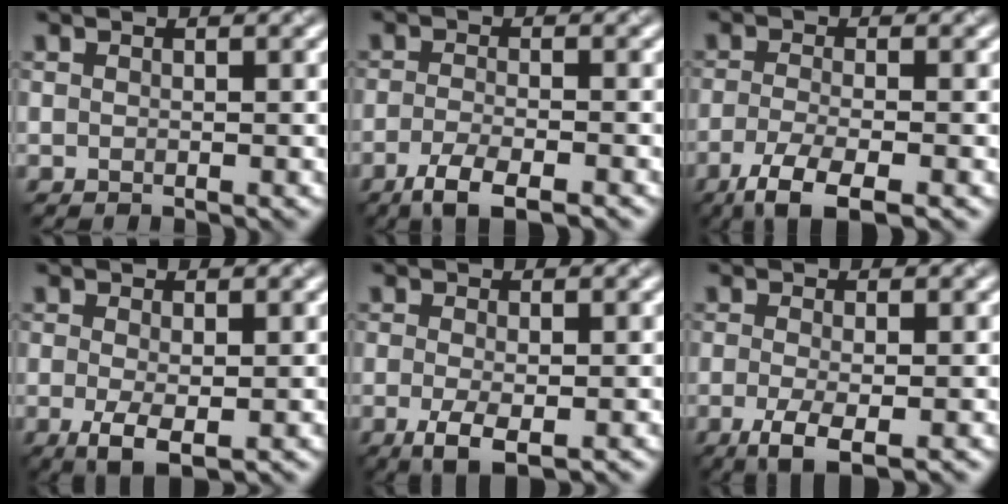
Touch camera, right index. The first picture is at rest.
{"total": 3.8, "force": [-2.5, 0.9, 2.8], "torque": [-0.053, -0.007, -0.051]}
{"total": 4.8, "force": [-2.8, 1.3, 3.7], "torque": [-0.071, -0.008, -0.061]}
{"total": 3.1, "force": [-0.7, 1.1, 2.8], "torque": [-0.055, -0.009, -0.013]}
{"total": 3.2, "force": [-1.1, 1.1, 2.8], "torque": [-0.056, -0.010, -0.020]}
{"total": 3.4, "force": [-1.3, 1.0, 3.0], "torque": [-0.061, -0.008, -0.026]}